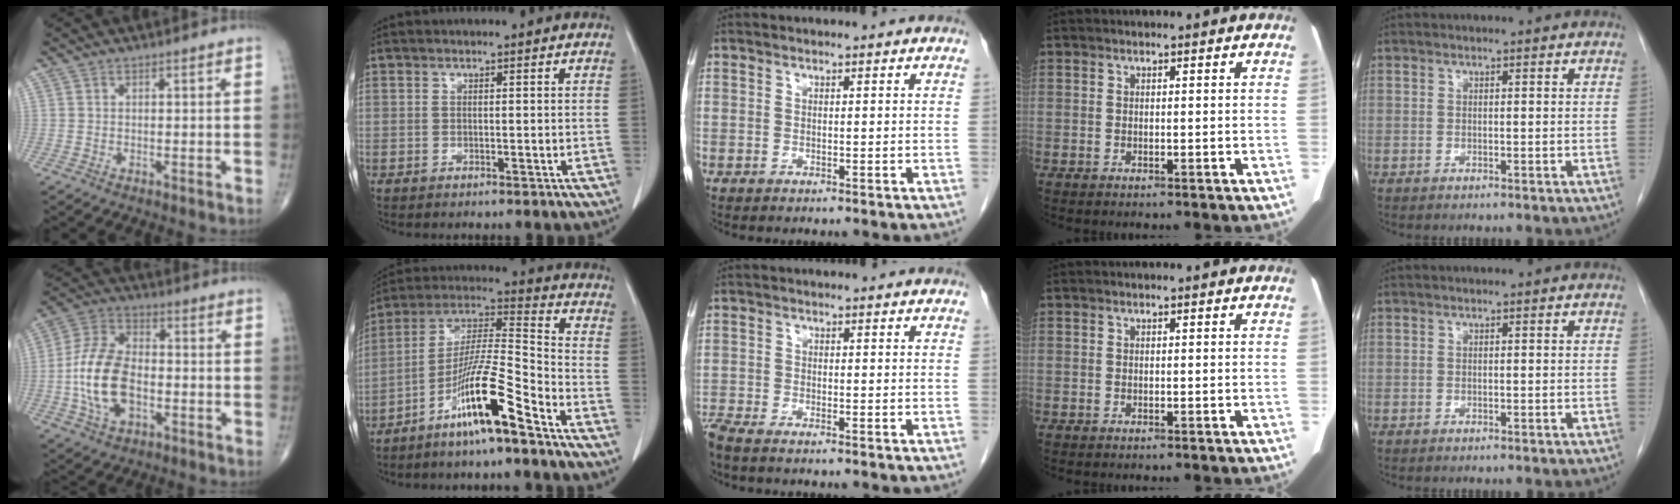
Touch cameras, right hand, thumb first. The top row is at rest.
{"thumb": {"total": 13.9, "force": [-2.7, 8.1, 11.0], "torque": [-0.217, 0.023, -0.053]}, "index": {"total": 13.6, "force": [-8.5, 0.3, 10.6], "torque": [-0.204, -0.005, -0.163]}, "middle": {"total": 3.7, "force": [-3.2, 0.5, 1.8], "torque": [-0.037, -0.006, -0.056]}}